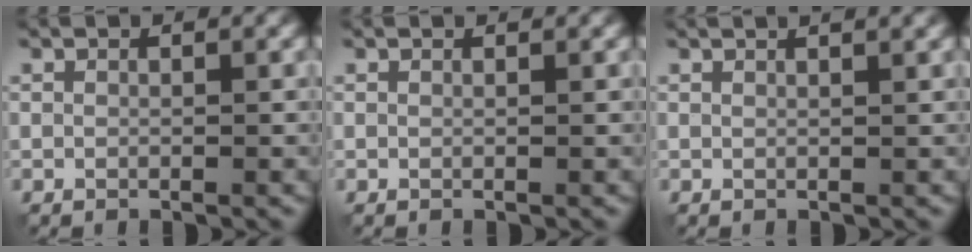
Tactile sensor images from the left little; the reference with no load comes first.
{"total": 0.5, "force": [0.5, 0.0, 0.1], "torque": [-0.003, 0.000, 0.007]}
{"total": 2.9, "force": [2.0, 1.2, 1.8], "torque": [-0.002, 0.010, -0.003]}